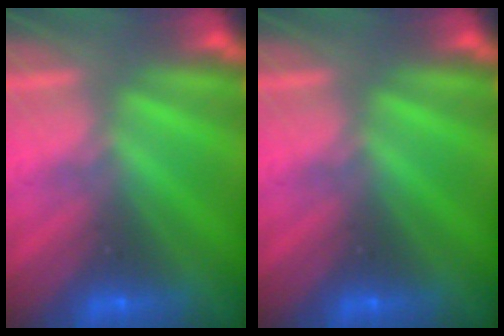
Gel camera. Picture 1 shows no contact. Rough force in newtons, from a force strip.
{"total": 0.0}